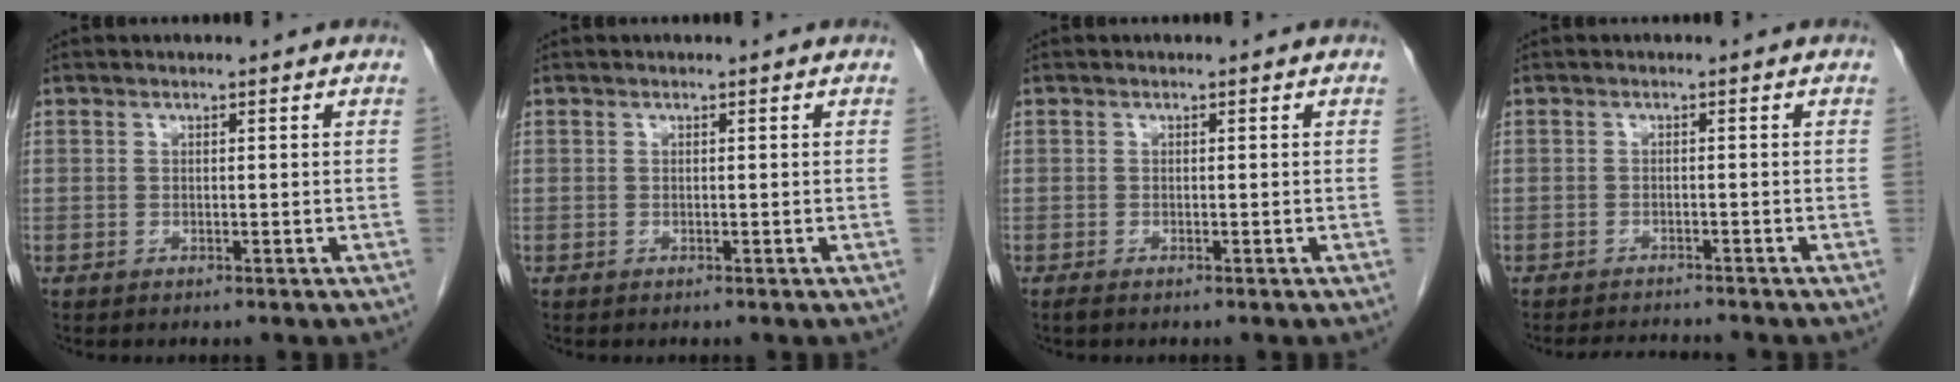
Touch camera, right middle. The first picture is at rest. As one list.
[{"total": 0.0}, {"total": 0.6, "force": [-0.5, 0.1, 0.3], "torque": [-0.012, -0.003, -0.008]}, {"total": 3.2, "force": [-3.2, -0.1, 0.4], "torque": [-0.009, -0.015, -0.049]}]